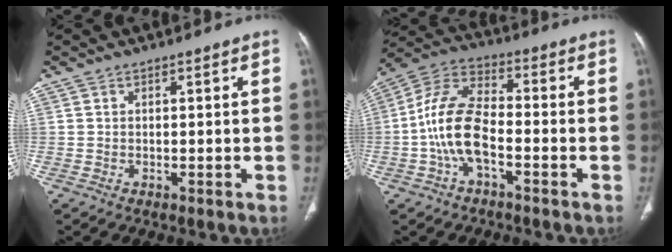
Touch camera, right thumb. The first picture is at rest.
{"total": 12.0, "force": [-3.1, 5.9, 9.9], "torque": [-0.204, 0.039, -0.066]}